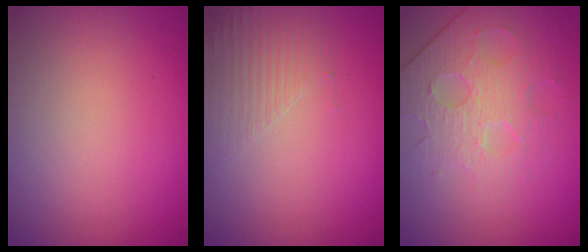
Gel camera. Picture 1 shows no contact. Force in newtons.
{"total": 1.6, "press": 0.7, "slide": 1.4}
{"total": 3.9, "press": 3.8, "slide": 1.1}